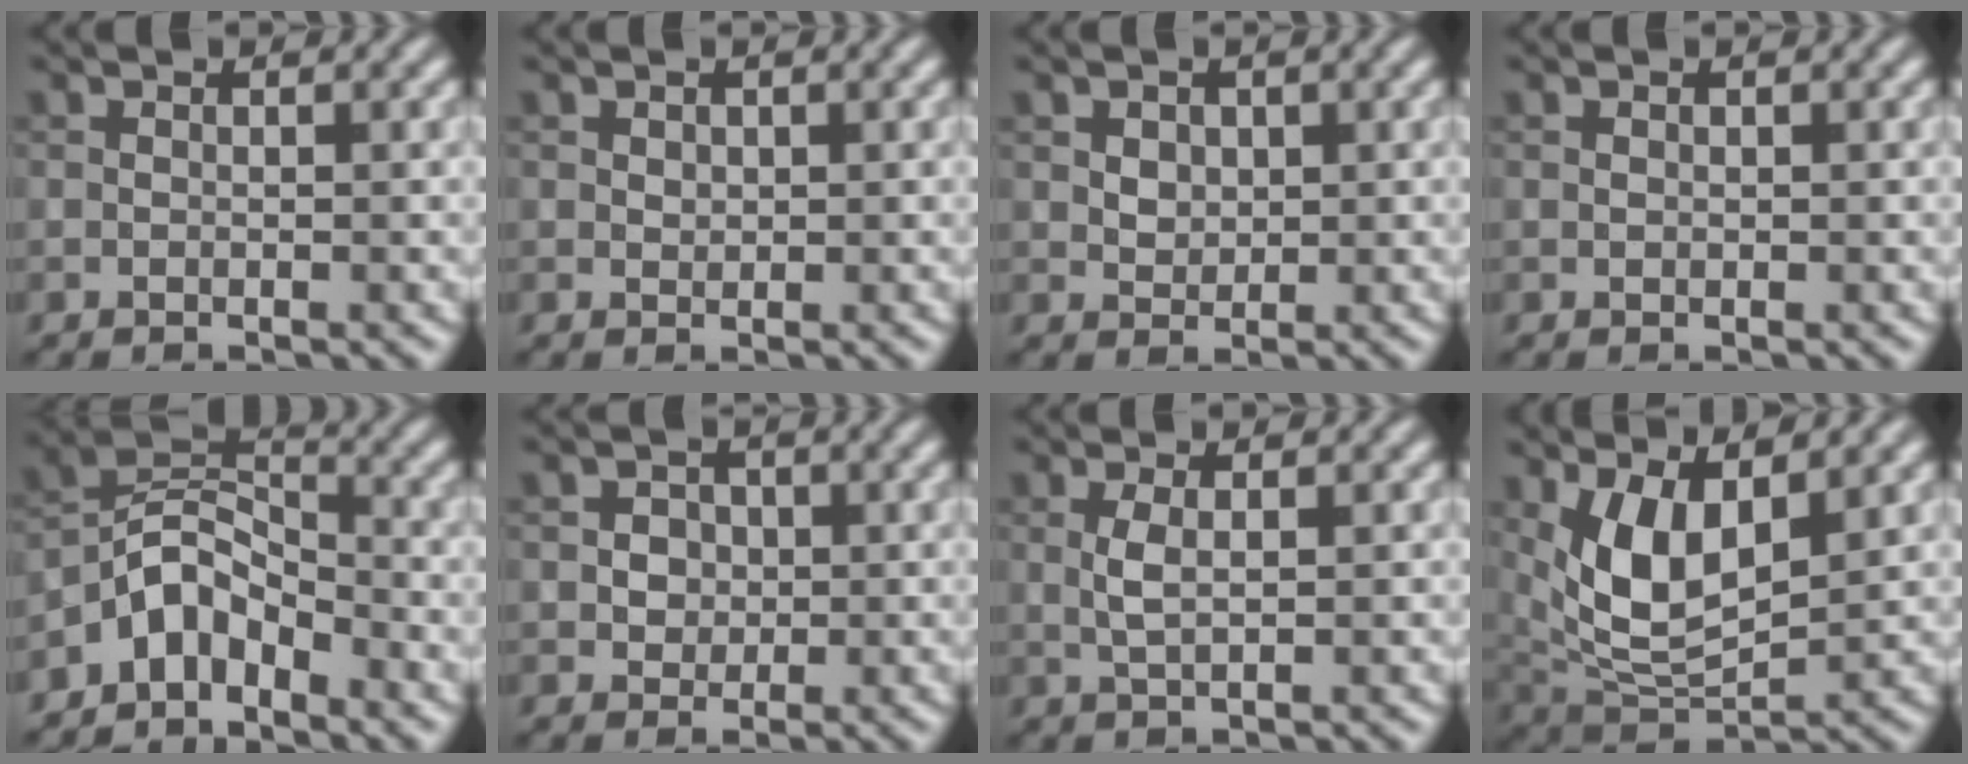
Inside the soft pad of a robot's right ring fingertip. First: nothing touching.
{"total": 0.7, "force": [0.3, 0.5, 0.2], "torque": [-0.005, -0.002, 0.007]}
{"total": 2.3, "force": [1.0, 1.7, 1.1], "torque": [-0.029, 0.005, 0.026]}
{"total": 0.0}
{"total": 4.5, "force": [-3.3, 2.2, 2.2], "torque": [-0.035, 0.012, -0.074]}
{"total": 2.2, "force": [0.3, 2.0, 0.9], "torque": [-0.004, 0.003, 0.003]}
{"total": 1.6, "force": [0.4, 0.5, 1.5], "torque": [-0.037, 0.001, 0.008]}
{"total": 6.3, "force": [1.9, 3.0, 5.2], "torque": [-0.114, -0.013, 0.045]}